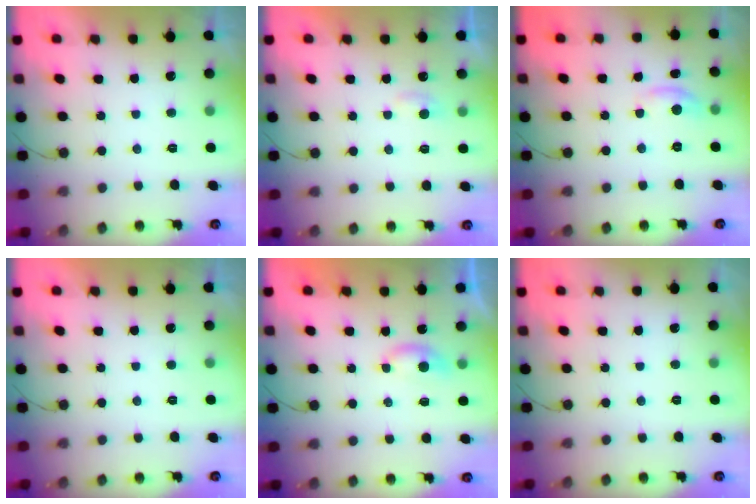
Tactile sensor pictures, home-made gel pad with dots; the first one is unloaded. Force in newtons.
{"total": 3.4, "press": 3.3, "slide": 0.4}
{"total": 4.8, "press": 4.8, "slide": 0.5}
{"total": 0.0}
{"total": 4.1, "press": 4.1, "slide": 0.4}
{"total": 0.0}